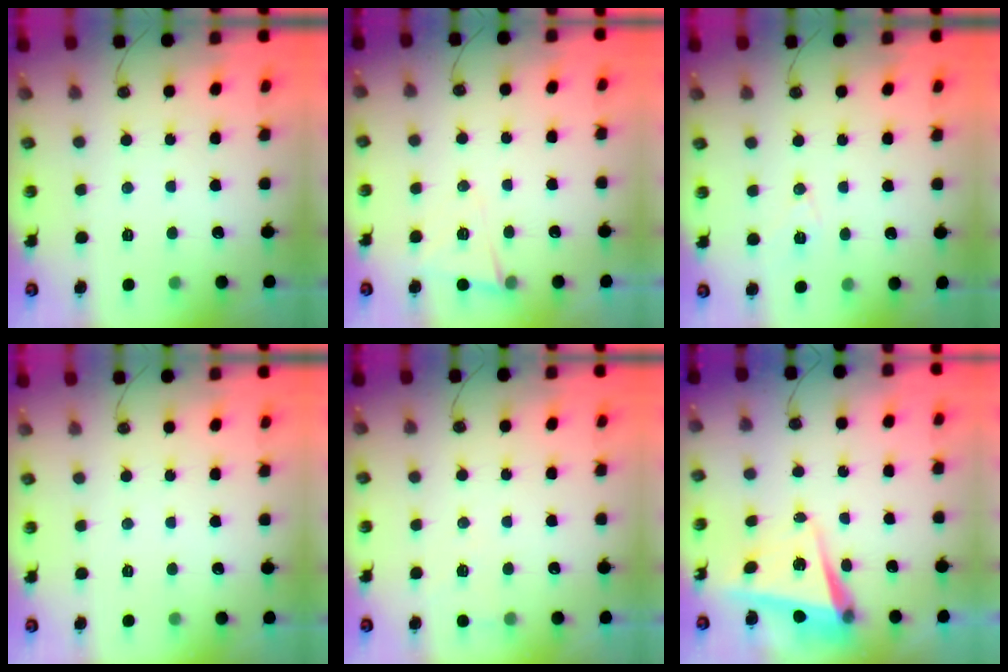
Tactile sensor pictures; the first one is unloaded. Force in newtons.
{"total": 6.3, "press": 6.2, "slide": 1.4}
{"total": 6.9, "press": 5.8, "slide": 3.7}
{"total": 0.0}
{"total": 5.2, "press": 4.9, "slide": 1.5}
{"total": 5.3, "press": 5.2, "slide": 1.1}